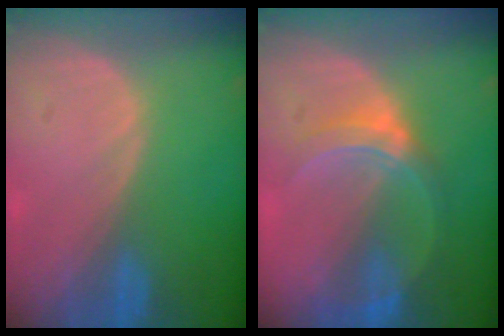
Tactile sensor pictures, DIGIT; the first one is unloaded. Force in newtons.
{"total": 5.6, "press": 5.6, "slide": 0.4}